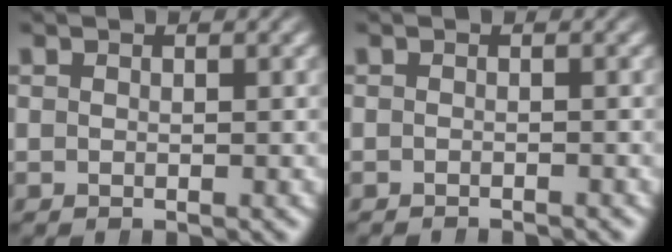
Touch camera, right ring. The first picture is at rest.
{"total": 1.0, "force": [-1.0, 0.2, -0.1], "torque": [-0.004, -0.003, -0.020]}